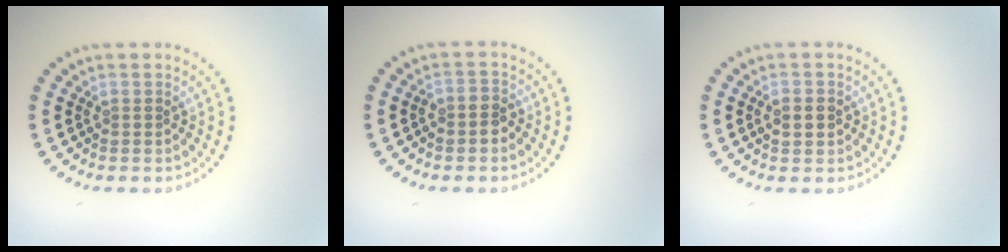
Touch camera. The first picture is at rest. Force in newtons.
{"total": 1.3, "press": 1.1, "slide": 0.7}
{"total": 2.3, "press": 2.3, "slide": 0.1}